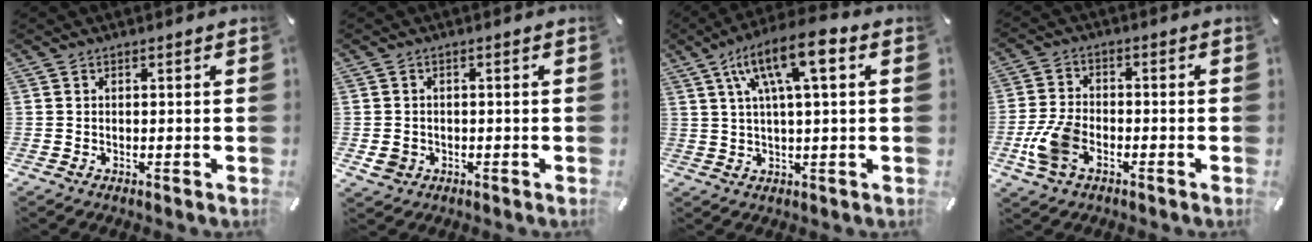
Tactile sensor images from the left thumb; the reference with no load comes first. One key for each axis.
{"total": 2.9, "fx": -0.9, "fy": 2.6, "fz": 1.1, "tx": -0.025, "ty": 0.002, "tz": -0.017}
{"total": 13.1, "fx": 4.8, "fy": 3.6, "fz": 11.7, "tx": -0.210, "ty": -0.004, "tz": 0.081}
{"total": 8.6, "fx": -3.5, "fy": 5.5, "fz": 5.7, "tx": -0.133, "ty": 0.009, "tz": -0.065}